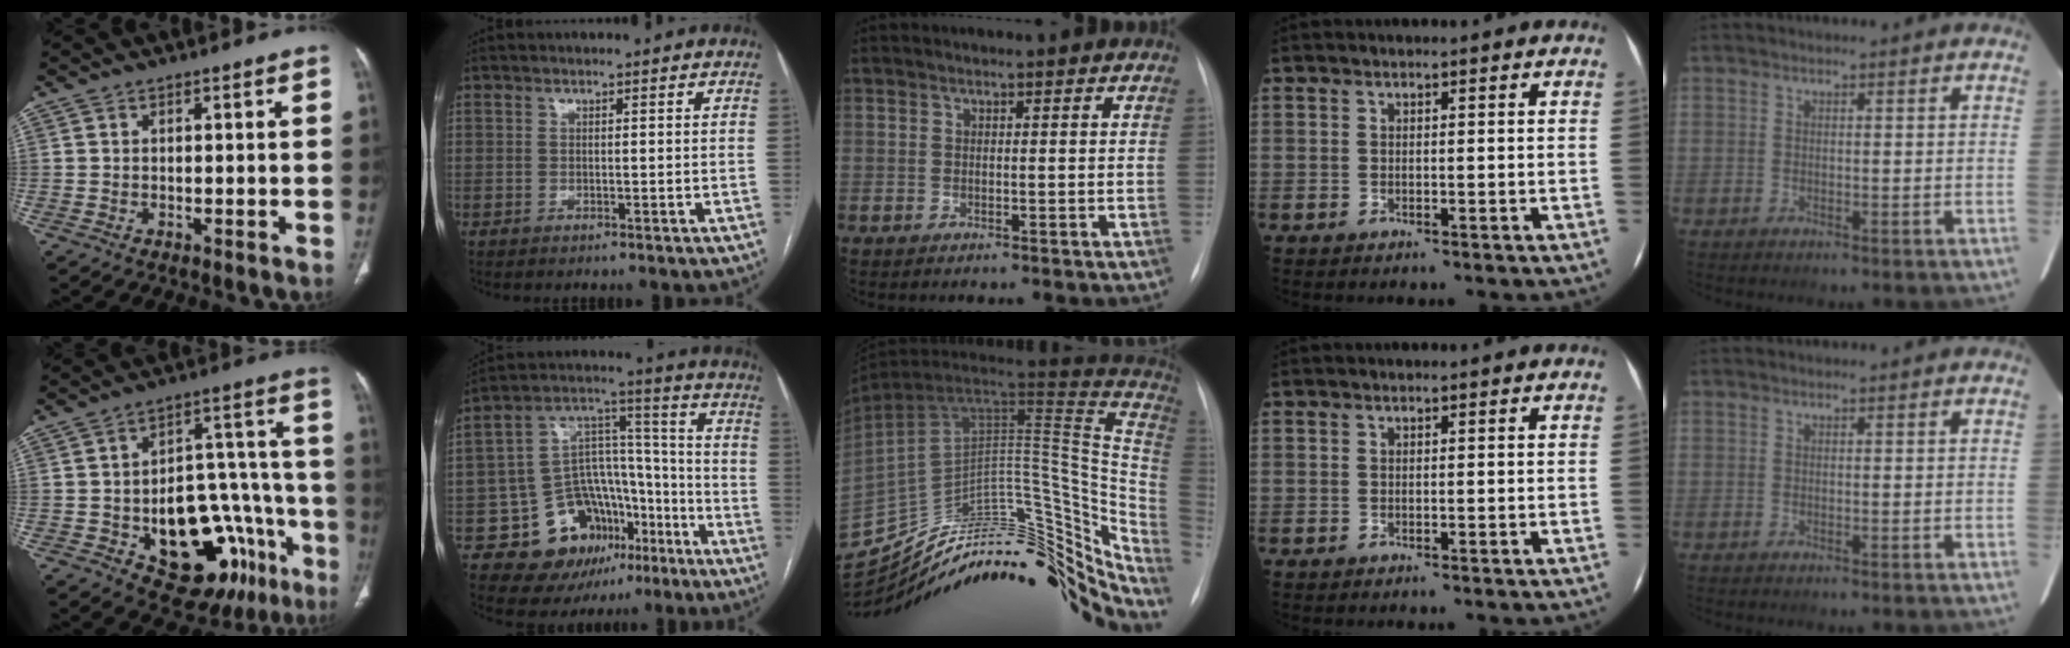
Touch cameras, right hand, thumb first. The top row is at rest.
{"thumb": {"total": 23.8, "force": [-10.2, 13.0, 17.1], "torque": [-0.169, 0.077, -0.125]}, "index": {"total": 16.5, "force": [-8.4, 11.7, 8.1], "torque": [-0.117, 0.067, -0.118]}, "middle": {"total": 34.3, "force": [-23.7, 16.2, 18.8], "torque": [-0.260, 0.026, -0.332]}}